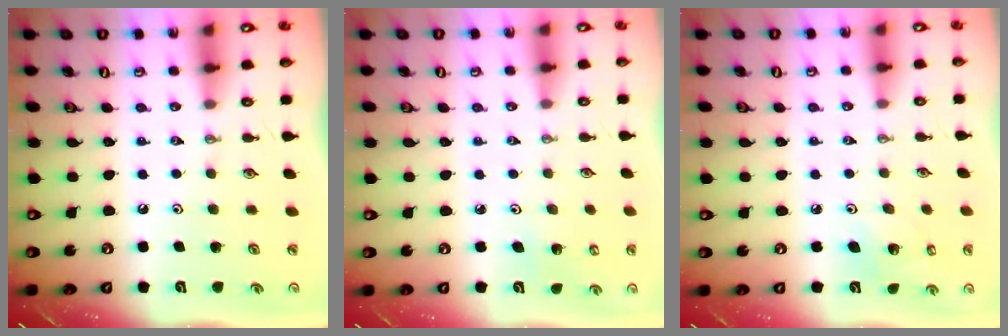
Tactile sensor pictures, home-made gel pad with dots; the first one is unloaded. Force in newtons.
{"total": 2.8, "press": 2.7, "slide": 0.5}
{"total": 5.0, "press": 4.4, "slide": 2.3}